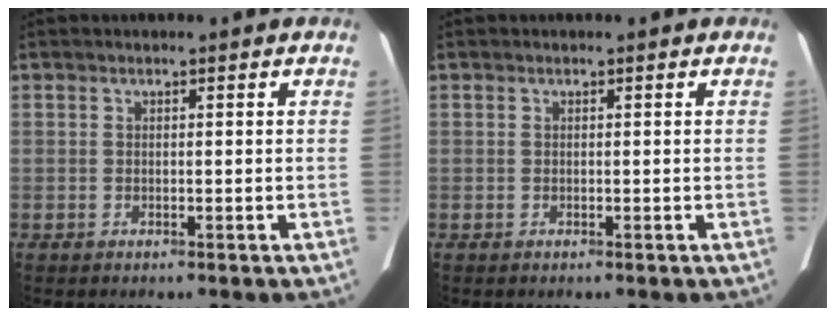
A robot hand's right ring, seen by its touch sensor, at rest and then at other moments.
{"total": 0.0}